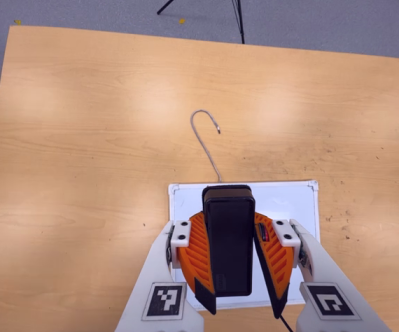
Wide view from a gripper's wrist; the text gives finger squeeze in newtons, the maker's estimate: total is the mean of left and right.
{"total": 10.1, "left": 9.7, "right": 10.5}